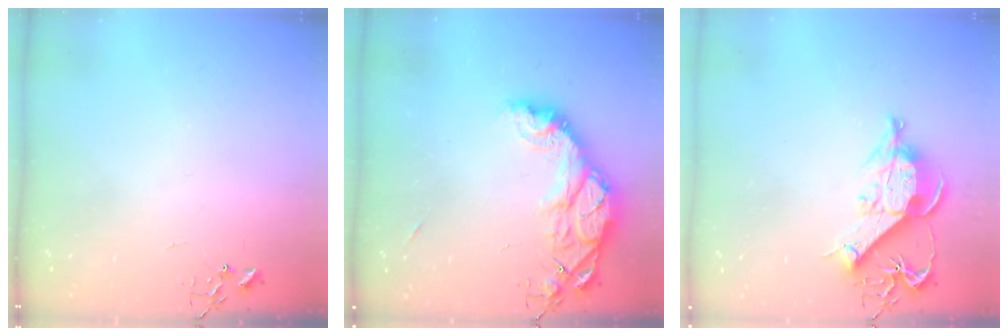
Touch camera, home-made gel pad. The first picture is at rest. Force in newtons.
{"total": 15.7, "press": 15.7, "slide": 1.4}
{"total": 11.0, "press": 11.0, "slide": 1.3}